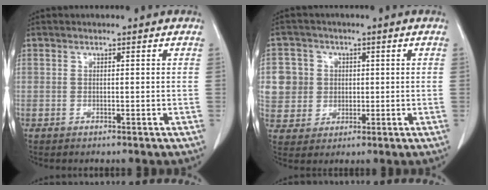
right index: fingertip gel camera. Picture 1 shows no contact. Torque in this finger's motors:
{"motor_torque": [0.34, 0.19, 0.13, 0.03]}